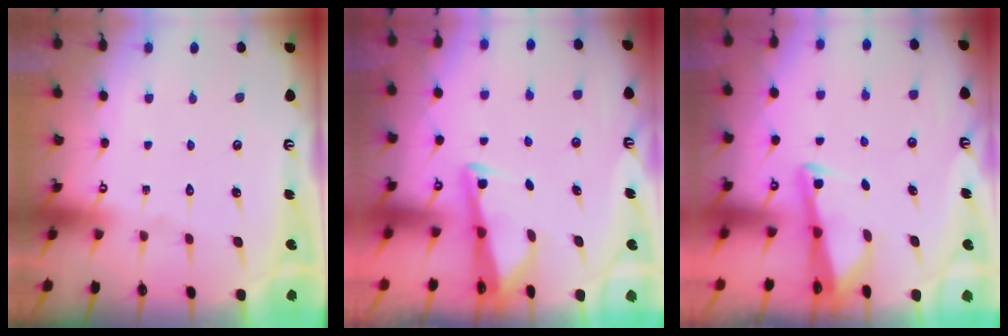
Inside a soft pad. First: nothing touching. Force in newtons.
{"total": 2.8, "press": 2.8, "slide": 0.2}
{"total": 2.9, "press": 2.9, "slide": 0.2}